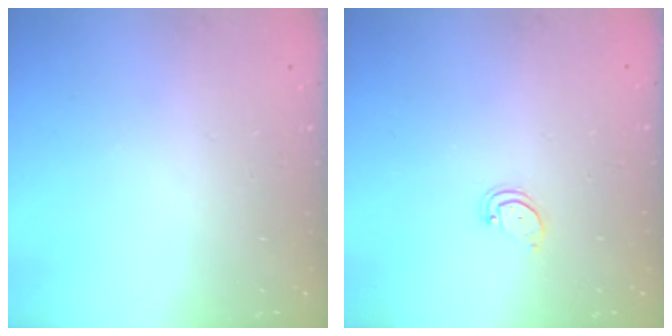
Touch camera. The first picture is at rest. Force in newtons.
{"total": 2.2, "press": 2.2, "slide": 0.2}